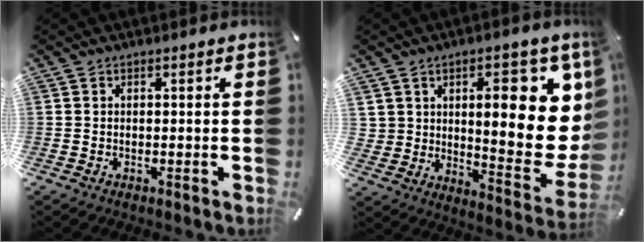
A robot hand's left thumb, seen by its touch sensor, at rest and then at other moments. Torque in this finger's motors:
{"motor_torque": [2.44, 2.57, 1.59, -1.19, 0.11]}